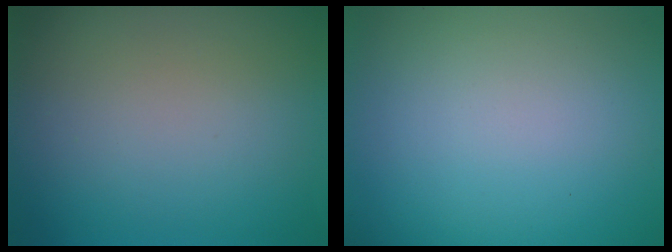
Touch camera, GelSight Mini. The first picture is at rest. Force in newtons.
{"total": 0.0}